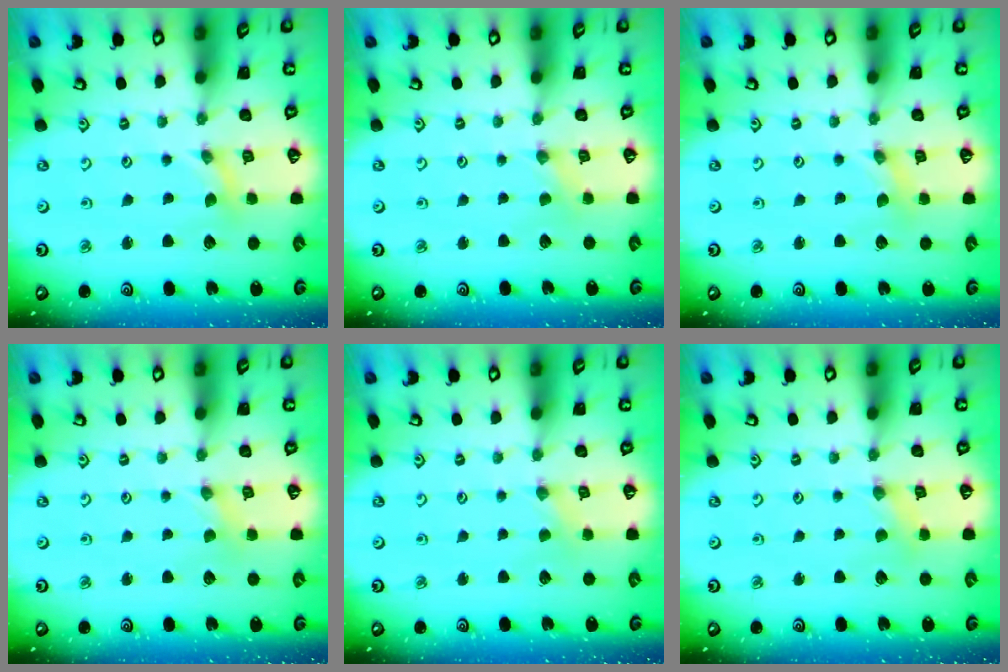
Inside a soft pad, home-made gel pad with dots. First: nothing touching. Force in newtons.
{"total": 0.0}
{"total": 0.7, "press": 0.6, "slide": 0.1}
{"total": 0.0}
{"total": 1.4, "press": 1.4, "slide": 0.3}
{"total": 1.6, "press": 1.6, "slide": 0.3}